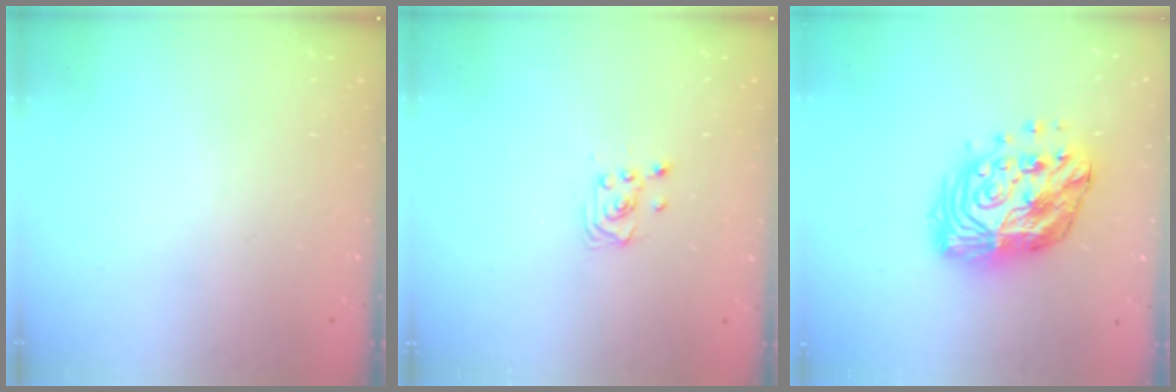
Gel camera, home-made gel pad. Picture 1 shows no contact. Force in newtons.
{"total": 2.6, "press": 2.6, "slide": 0.2}
{"total": 15.8, "press": 15.7, "slide": 1.3}